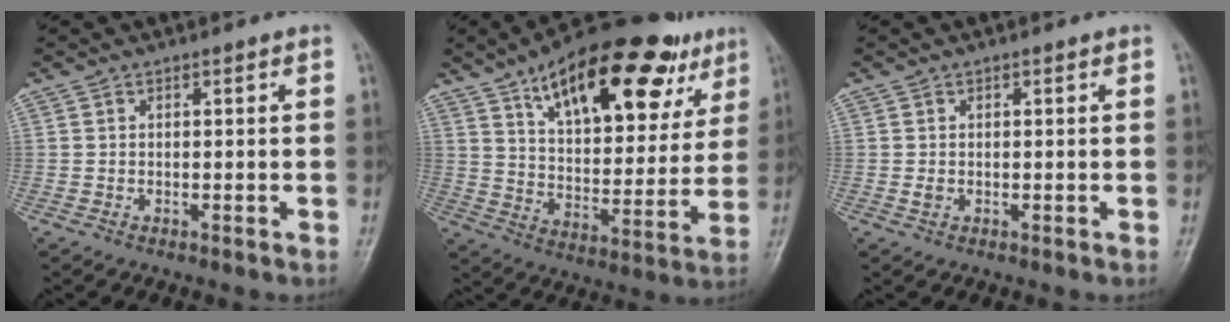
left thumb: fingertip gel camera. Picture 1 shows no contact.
{"total": 26.4, "force": [14.3, 11.7, 18.8], "torque": [-0.243, -0.022, 0.223]}
{"total": 0.9, "force": [0.0, 0.7, 0.5], "torque": [-0.009, -0.001, 0.001]}